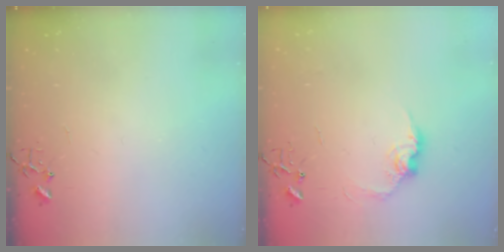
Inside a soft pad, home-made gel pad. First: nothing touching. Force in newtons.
{"total": 10.1, "press": 10.0, "slide": 0.5}